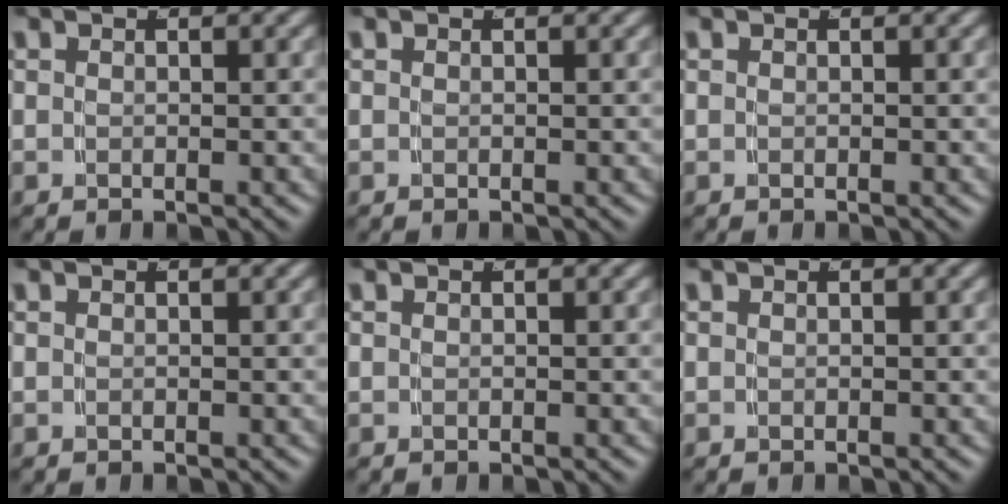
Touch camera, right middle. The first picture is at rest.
{"total": 0.0}
{"total": 0.0}
{"total": 0.0}
{"total": 0.0}
{"total": 0.0}